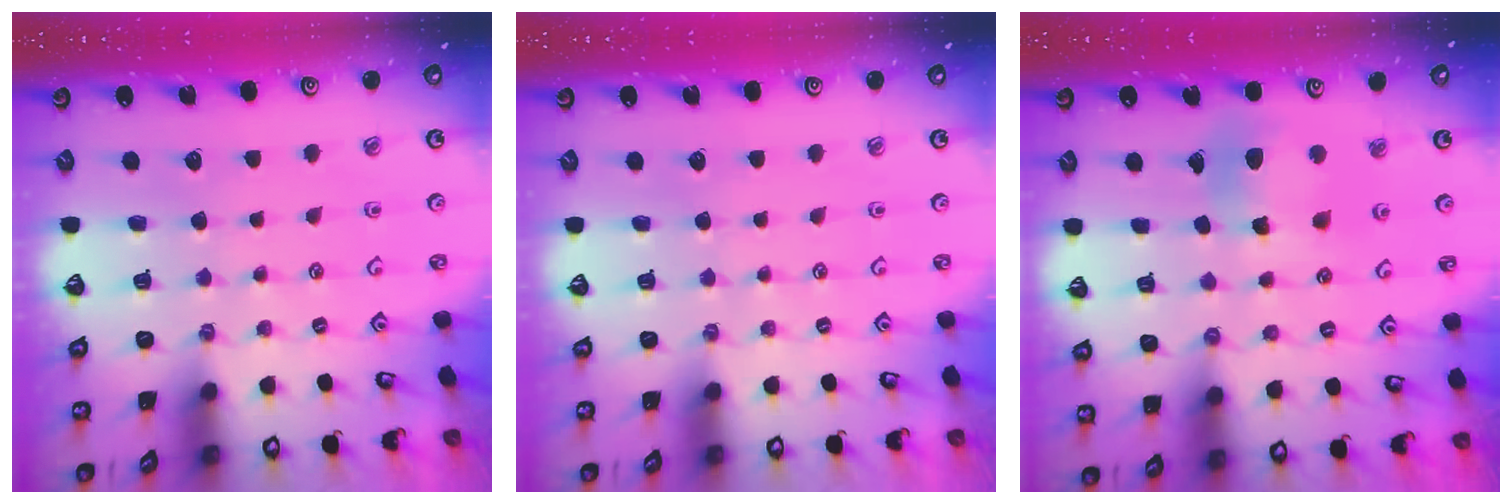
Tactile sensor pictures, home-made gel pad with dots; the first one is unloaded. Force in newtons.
{"total": 0.0}
{"total": 9.8, "press": 9.7, "slide": 1.2}